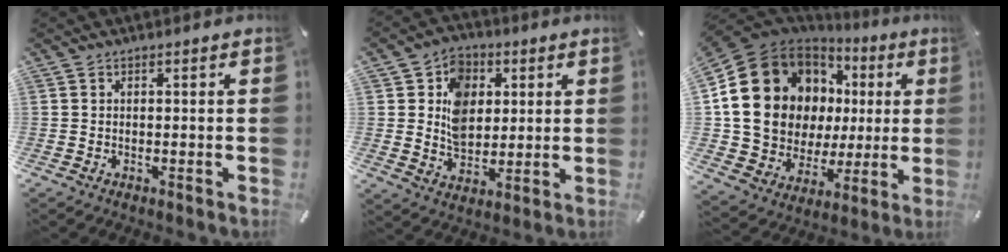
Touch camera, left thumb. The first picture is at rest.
{"total": 10.6, "force": [2.2, 8.9, 5.4], "torque": [-0.083, 0.006, 0.044]}
{"total": 20.4, "force": [4.8, 16.6, 10.9], "torque": [-0.200, -0.043, 0.109]}